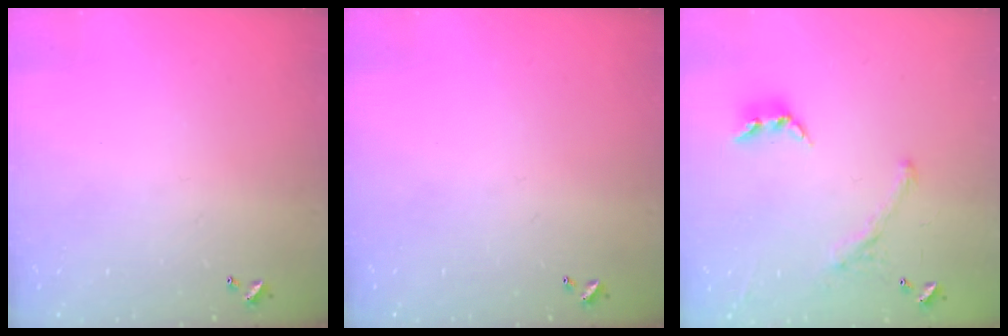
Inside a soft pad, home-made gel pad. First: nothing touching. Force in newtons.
{"total": 0.0}
{"total": 1.2, "press": 0.5, "slide": 1.1}